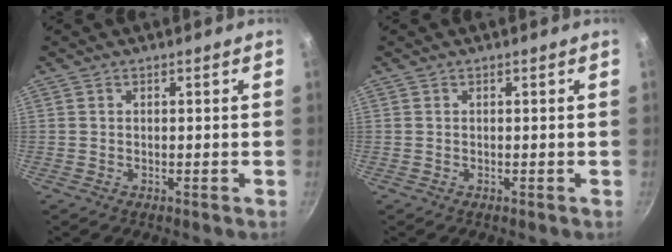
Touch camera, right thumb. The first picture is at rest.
{"total": 0.0}